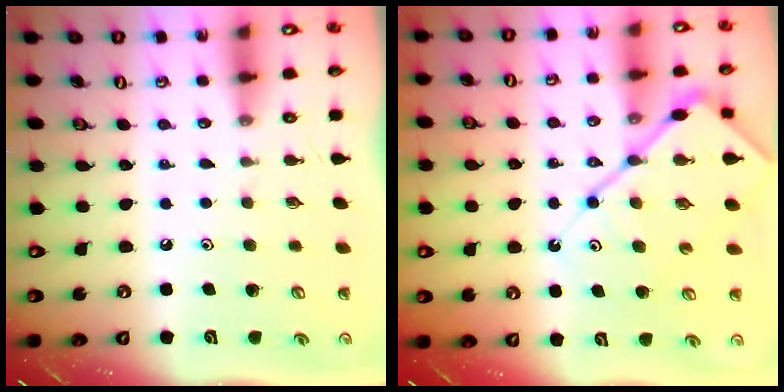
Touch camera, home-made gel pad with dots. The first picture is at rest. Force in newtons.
{"total": 13.3, "press": 13.2, "slide": 1.5}